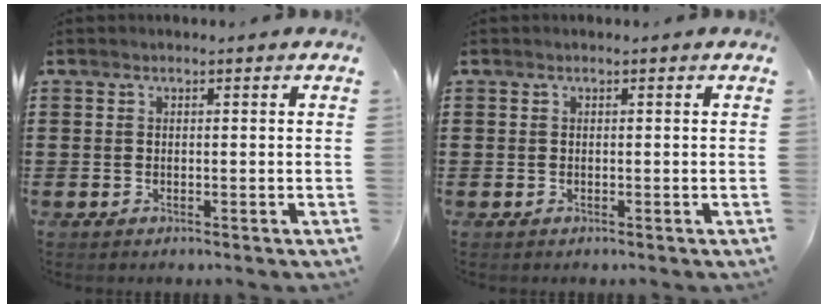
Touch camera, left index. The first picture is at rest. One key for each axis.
{"total": 0.0}